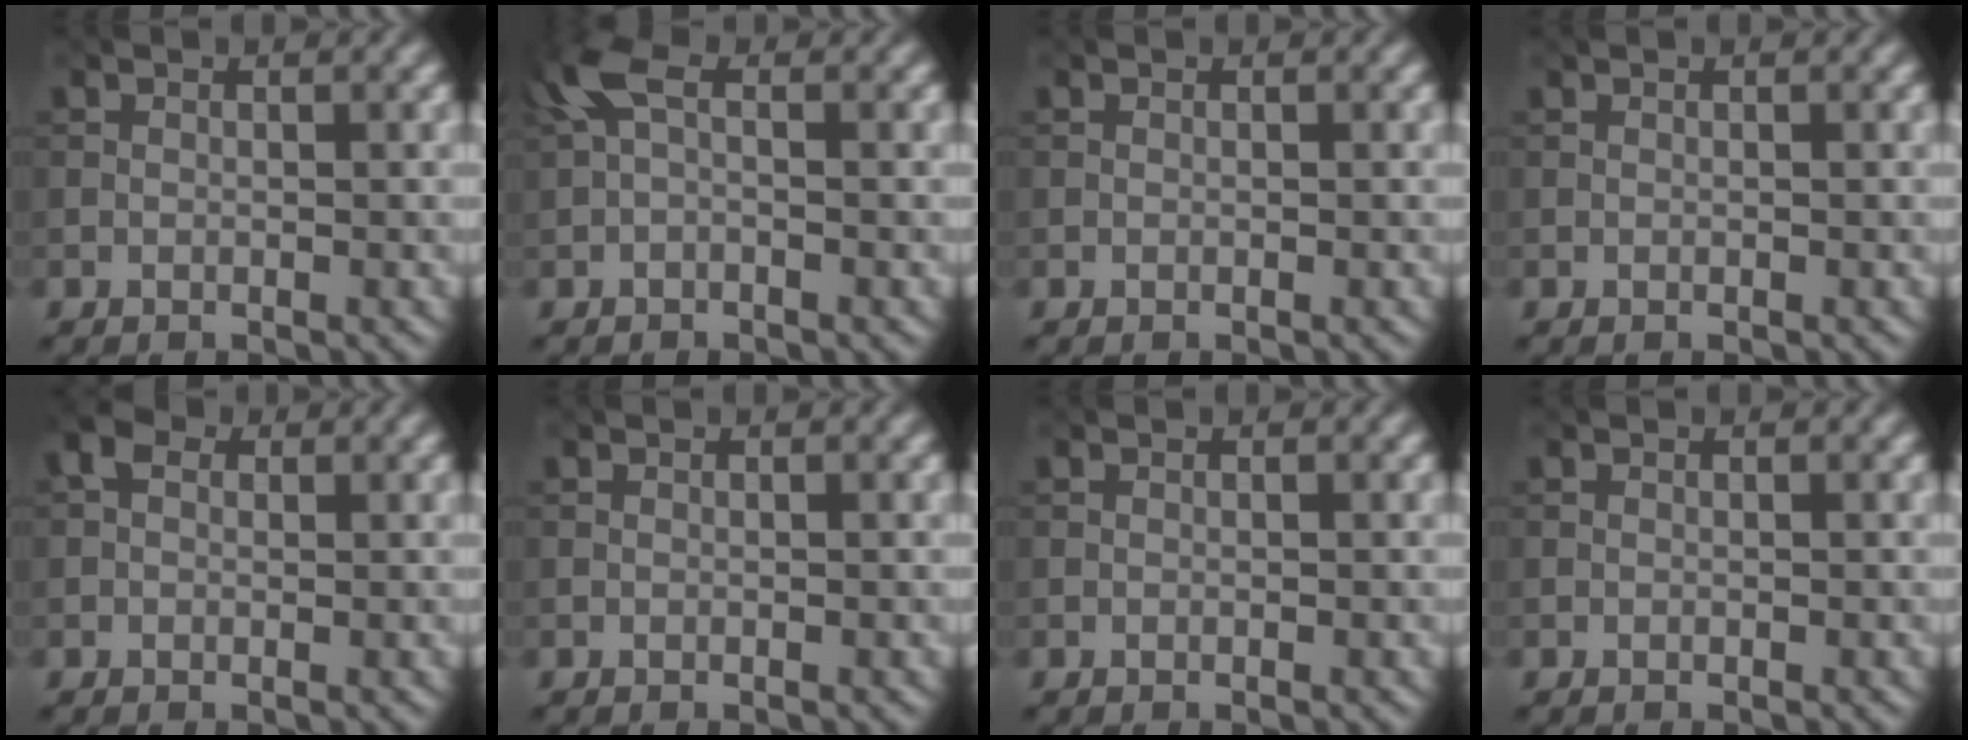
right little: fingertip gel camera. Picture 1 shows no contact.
{"total": 2.6, "force": [0.0, 0.9, 2.5], "torque": [-0.059, 0.010, -0.007]}
{"total": 0.0}
{"total": 0.0}
{"total": 1.6, "force": [0.3, 1.2, 1.1], "torque": [-0.019, 0.006, -0.002]}
{"total": 0.0}
{"total": 0.0}
{"total": 0.9, "force": [-0.5, -0.6, -0.3], "torque": [0.007, -0.002, -0.006]}